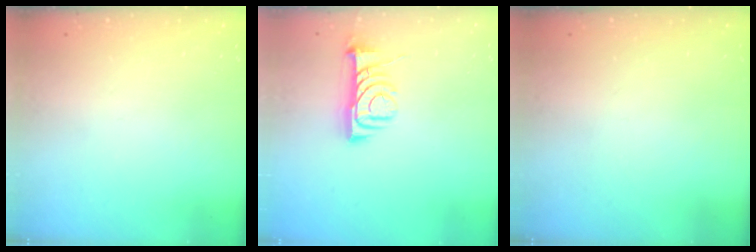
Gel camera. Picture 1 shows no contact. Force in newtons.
{"total": 8.2, "press": 8.2, "slide": 0.6}
{"total": 0.0}